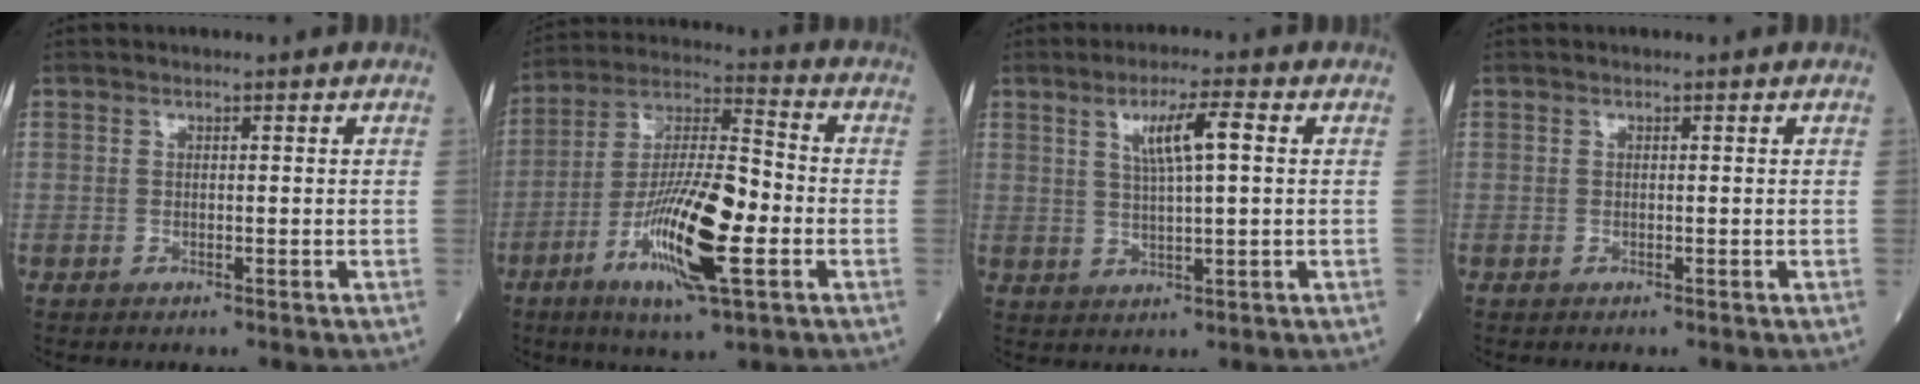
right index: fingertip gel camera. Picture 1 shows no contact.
{"total": 16.5, "force": [-5.2, 2.8, 15.4], "torque": [-0.295, -0.008, -0.091]}
{"total": 6.1, "force": [1.9, 0.4, 5.8], "torque": [-0.104, 0.007, 0.034]}
{"total": 0.0}